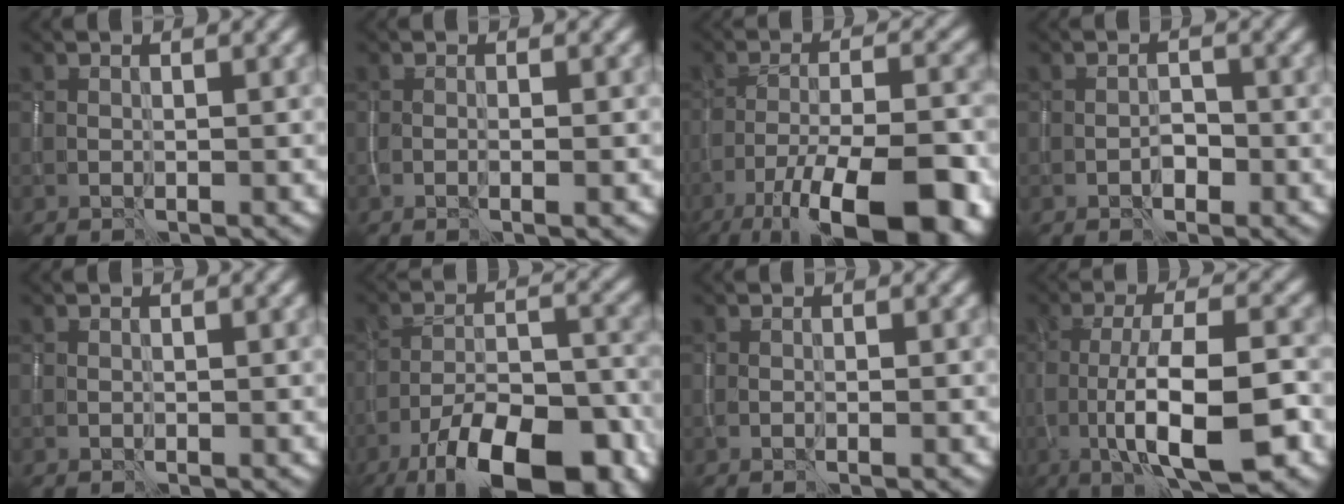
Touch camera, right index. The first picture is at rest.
{"total": 0.8, "force": [-0.3, 0.1, 0.7], "torque": [-0.008, 0.001, -0.006]}
{"total": 13.9, "force": [-8.5, 4.4, 10.1], "torque": [-0.166, -0.007, -0.131]}
{"total": 1.2, "force": [-0.8, 0.6, 0.7], "torque": [-0.008, 0.002, -0.015]}
{"total": 0.0}
{"total": 13.4, "force": [-9.3, 4.7, 8.5], "torque": [-0.142, -0.014, -0.149]}
{"total": 0.0}
{"total": 9.3, "force": [-2.7, 2.5, 8.5], "torque": [-0.135, 0.005, -0.050]}